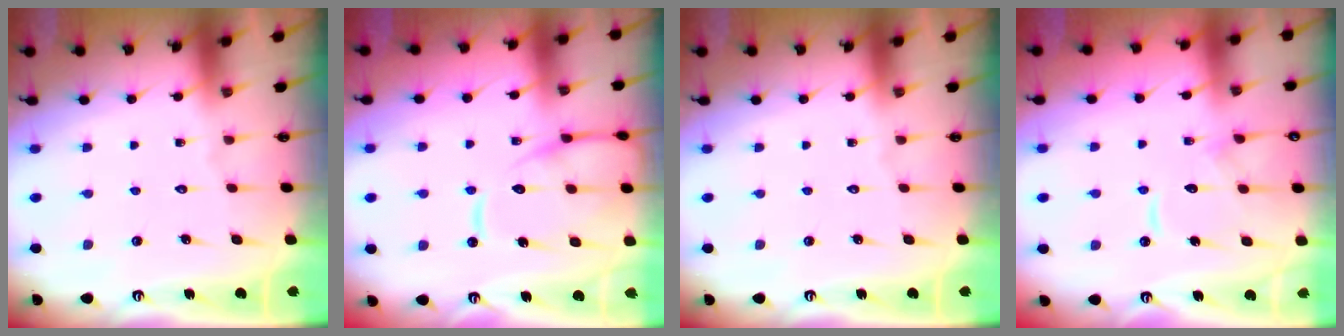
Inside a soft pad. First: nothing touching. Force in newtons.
{"total": 12.5, "press": 12.5, "slide": 1.2}
{"total": 0.0}
{"total": 11.2, "press": 11.1, "slide": 1.1}